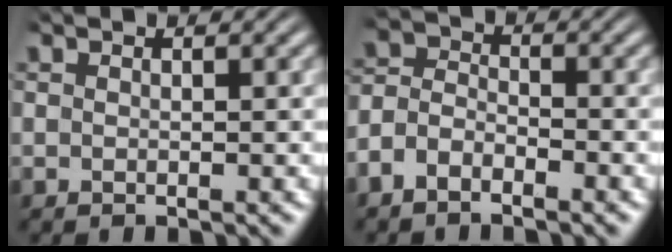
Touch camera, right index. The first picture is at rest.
{"total": 4.1, "force": [-2.3, 3.1, 1.5], "torque": [-0.034, -0.014, -0.044]}